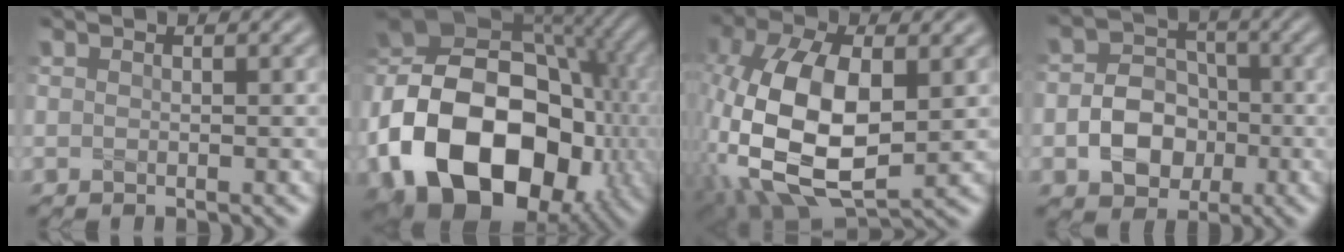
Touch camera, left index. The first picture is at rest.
{"total": 18.7, "force": [-5.5, 13.0, 12.3], "torque": [-0.232, -0.015, -0.094]}
{"total": 12.8, "force": [0.0, 7.2, 10.6], "torque": [-0.239, -0.003, 0.000]}
{"total": 5.1, "force": [-1.3, 4.1, 2.8], "torque": [-0.042, -0.002, -0.022]}